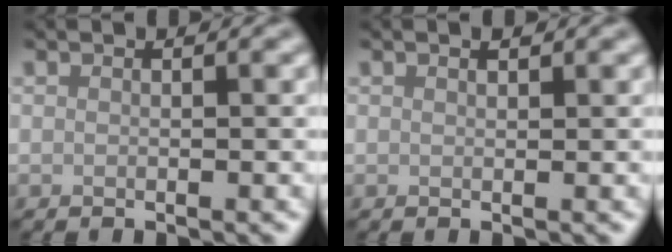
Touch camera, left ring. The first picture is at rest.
{"total": 0.7, "force": [0.5, 0.2, 0.4], "torque": [-0.007, 0.001, 0.009]}